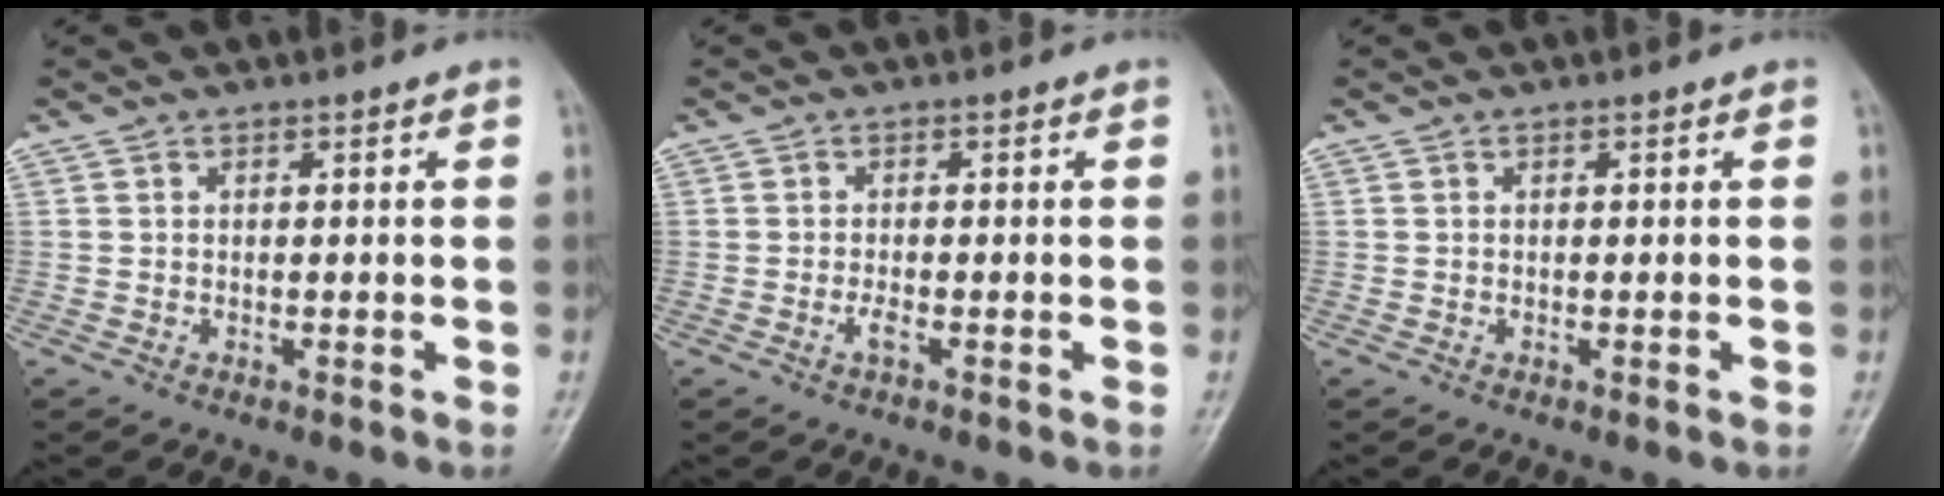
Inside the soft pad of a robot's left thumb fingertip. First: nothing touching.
{"total": 1.5, "force": [-0.7, 0.4, 1.2], "torque": [-0.025, -0.001, -0.015]}
{"total": 0.0}